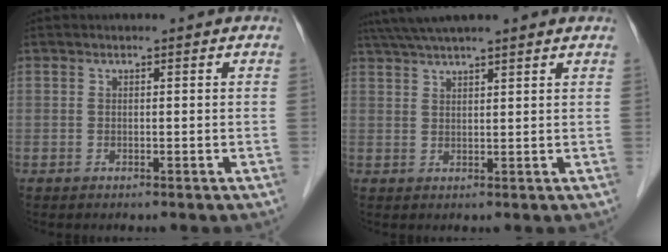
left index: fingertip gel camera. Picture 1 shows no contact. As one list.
[{"total": 9.5, "force": [8.0, 0.5, 5.1], "torque": [-0.089, 0.048, 0.119]}]